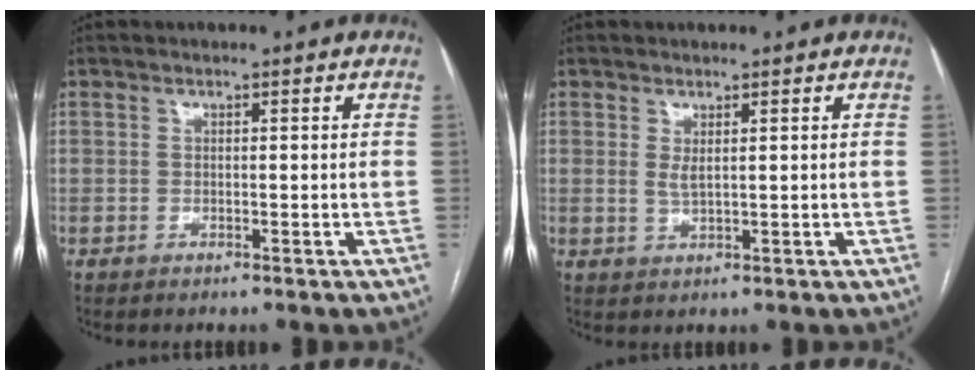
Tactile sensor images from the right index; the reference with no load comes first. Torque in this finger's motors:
{"motor_torque": [0.32, 0.04, 0.01, 0.01]}